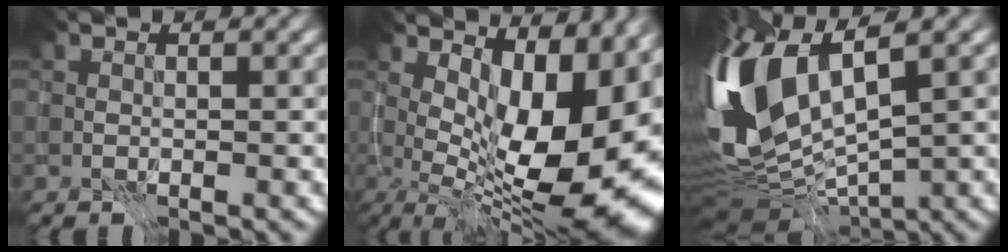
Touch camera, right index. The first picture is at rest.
{"total": 16.6, "force": [2.5, 6.5, 15.1], "torque": [-0.161, 0.014, 0.059]}
{"total": 13.0, "force": [2.0, 6.3, 11.1], "torque": [-0.262, 0.002, 0.043]}